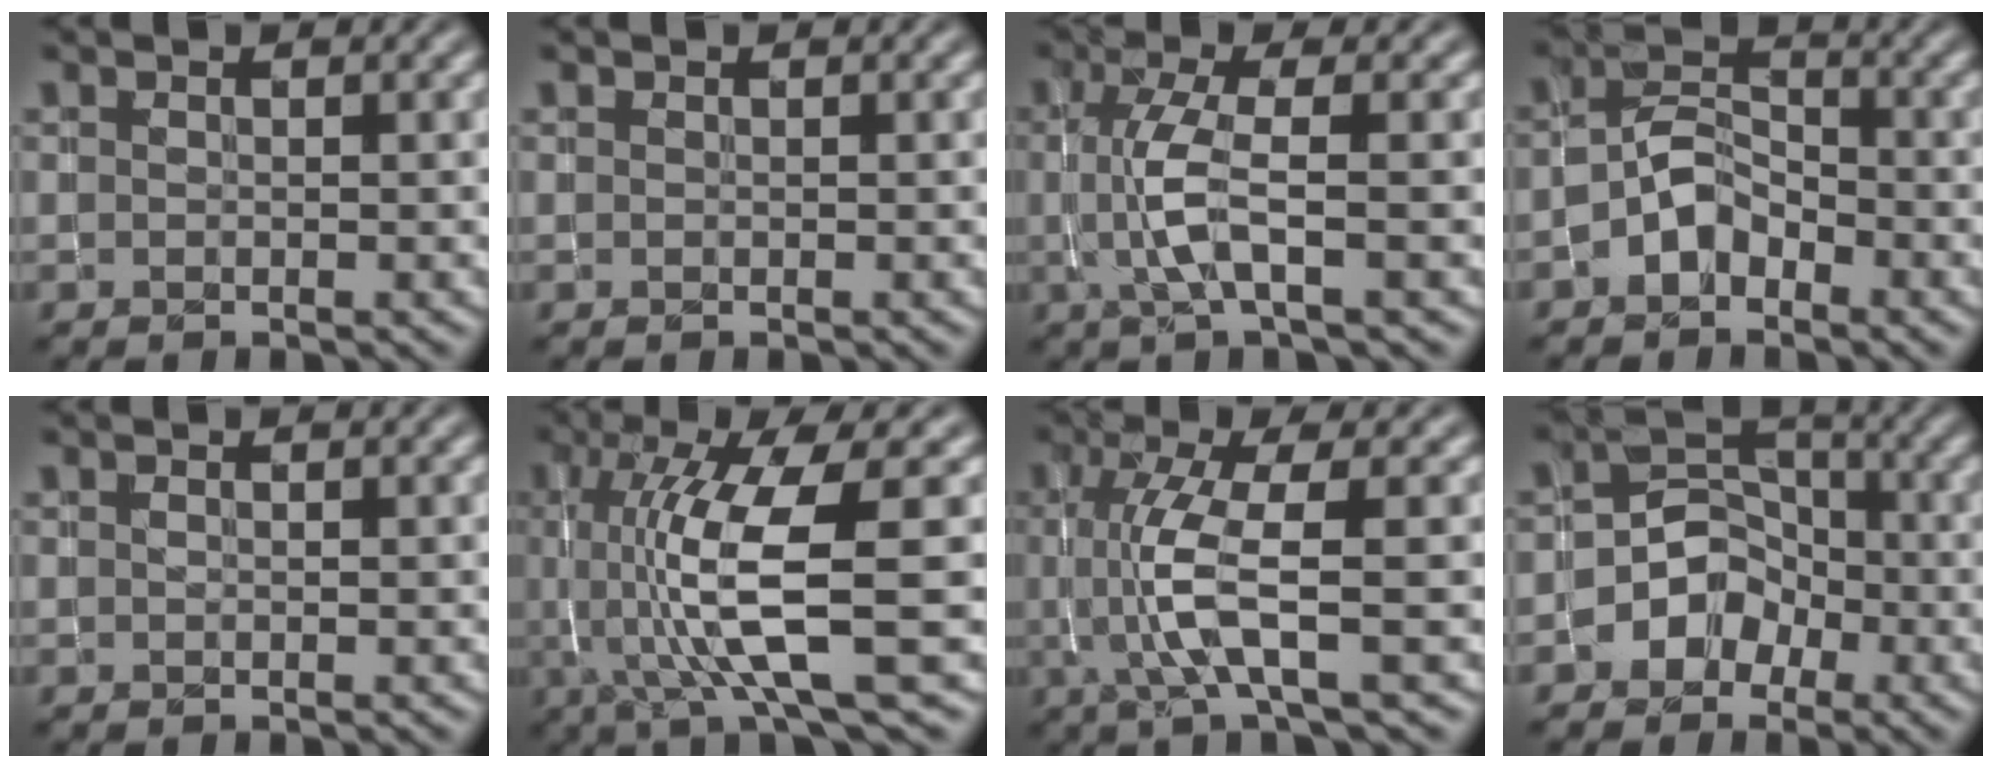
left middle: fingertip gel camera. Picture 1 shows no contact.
{"total": 0.0}
{"total": 3.8, "force": [-0.4, 0.7, 3.7], "torque": [-0.084, -0.002, -0.007]}
{"total": 3.0, "force": [-2.0, 1.7, 1.4], "torque": [-0.021, 0.014, -0.045]}
{"total": 0.0}
{"total": 9.5, "force": [-0.4, 2.2, 9.2], "torque": [-0.159, -0.008, -0.005]}
{"total": 5.5, "force": [-0.5, 1.1, 5.4], "torque": [-0.116, -0.001, -0.008]}
{"total": 4.9, "force": [-2.5, 4.0, 1.2], "torque": [0.021, 0.012, -0.069]}